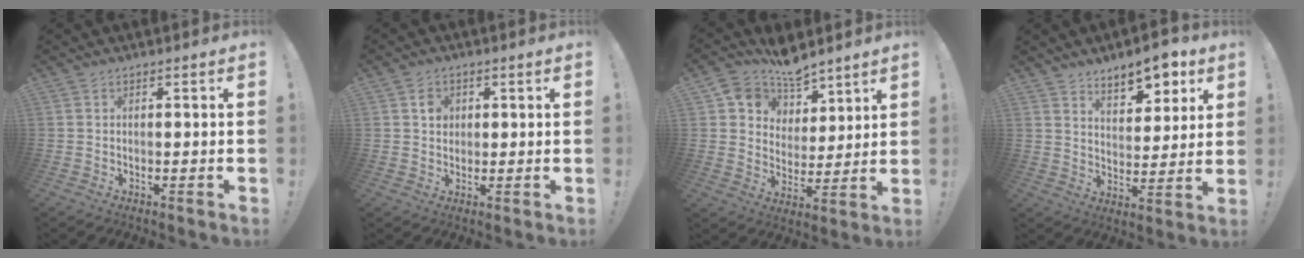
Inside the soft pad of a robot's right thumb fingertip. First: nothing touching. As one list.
[{"total": 3.7, "force": [1.0, 3.3, 1.5], "torque": [-0.012, -0.002, 0.013]}, {"total": 10.9, "force": [8.7, 6.5, 1.2], "torque": [-0.037, -0.074, 0.169]}, {"total": 10.1, "force": [7.6, 4.6, 4.8], "torque": [-0.046, -0.060, 0.134]}]